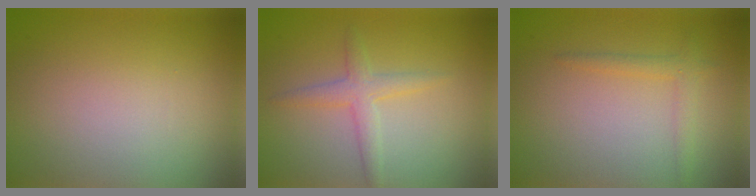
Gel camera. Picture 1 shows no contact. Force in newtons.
{"total": 2.3, "press": 2.3, "slide": 0.0}
{"total": 1.7, "press": 1.7, "slide": 0.1}